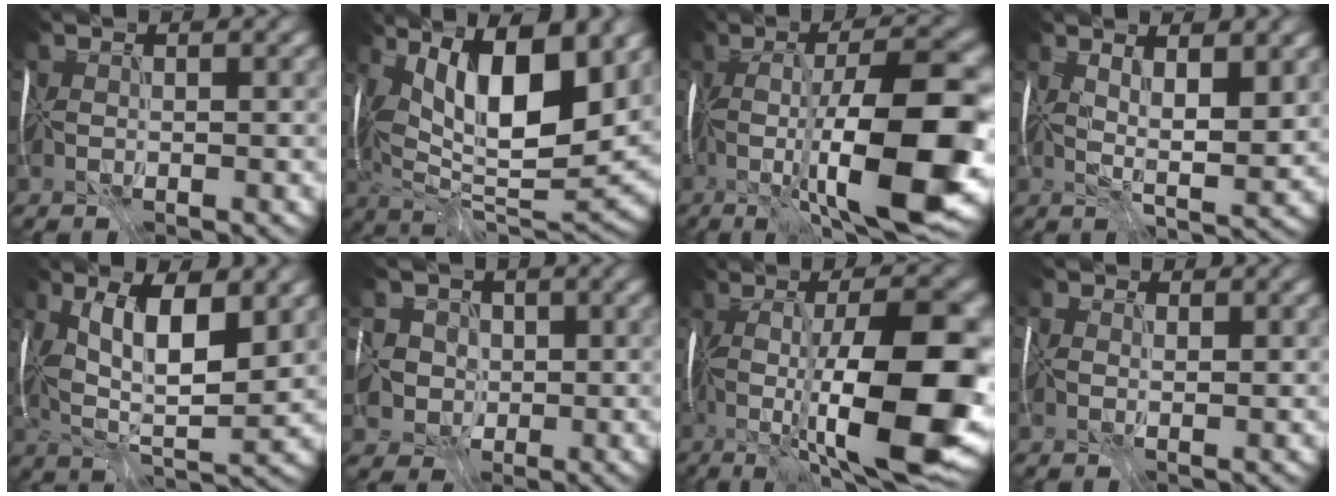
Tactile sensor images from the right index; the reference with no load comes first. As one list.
[{"total": 14.3, "force": [5.4, 4.2, 12.6], "torque": [-0.214, 0.010, 0.094]}, {"total": 13.7, "force": [-2.6, 2.9, 13.1], "torque": [-0.210, 0.001, -0.039]}, {"total": 4.9, "force": [2.2, 0.9, 4.3], "torque": [-0.075, -0.005, 0.043]}, {"total": 7.9, "force": [2.5, 2.6, 7.0], "torque": [-0.134, 0.004, 0.041]}, {"total": 6.4, "force": [0.6, 5.8, 2.8], "torque": [-0.060, 0.028, -0.017]}, {"total": 15.3, "force": [-2.4, 3.7, 14.7], "torque": [-0.221, 0.008, -0.034]}, {"total": 3.2, "force": [1.1, 2.3, 1.9], "torque": [-0.031, 0.018, -0.004]}]